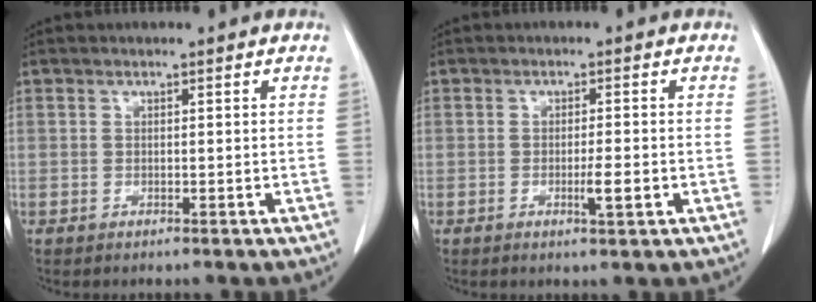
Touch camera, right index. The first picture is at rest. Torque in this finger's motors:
{"motor_torque": [0.37, -0.13, 0.14, 0.06]}